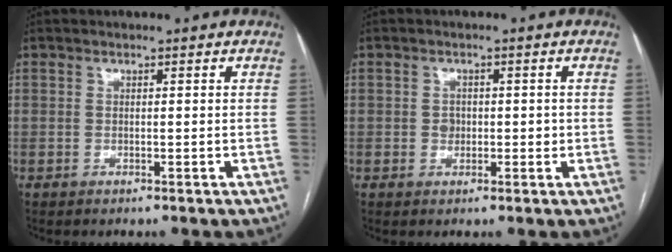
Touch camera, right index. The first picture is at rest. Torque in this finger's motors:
{"motor_torque": [0.47, 0.16, 0.00, 0.02]}